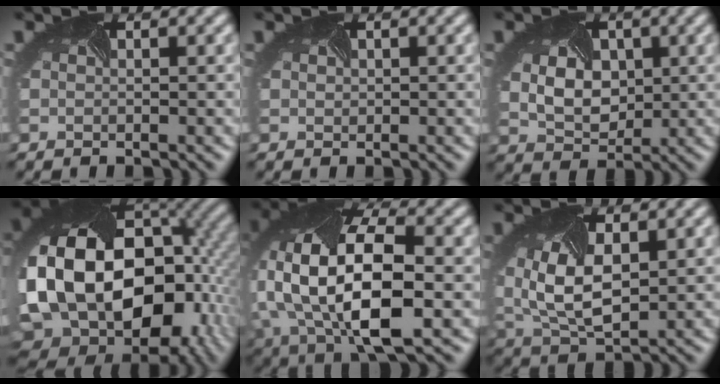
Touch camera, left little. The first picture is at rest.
{"total": 0.5, "force": [0.2, 0.5, 0.1], "torque": [-0.003, -0.004, 0.006]}
{"total": 4.9, "force": [0.6, 3.8, 3.1], "torque": [-0.060, -0.001, 0.009]}
{"total": 20.7, "force": [-1.6, 14.5, 14.7], "torque": [-0.289, -0.028, 0.005]}
{"total": 14.7, "force": [-0.8, 8.0, 12.3], "torque": [-0.242, -0.016, -0.009]}
{"total": 7.1, "force": [0.7, 3.9, 5.9], "torque": [-0.135, -0.005, 0.013]}